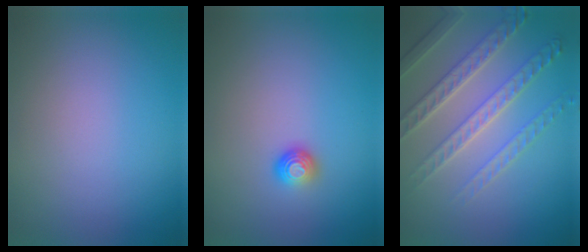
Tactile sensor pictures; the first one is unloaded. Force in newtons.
{"total": 1.3, "press": 1.0, "slide": 0.9}
{"total": 4.1, "press": 4.1, "slide": 0.2}